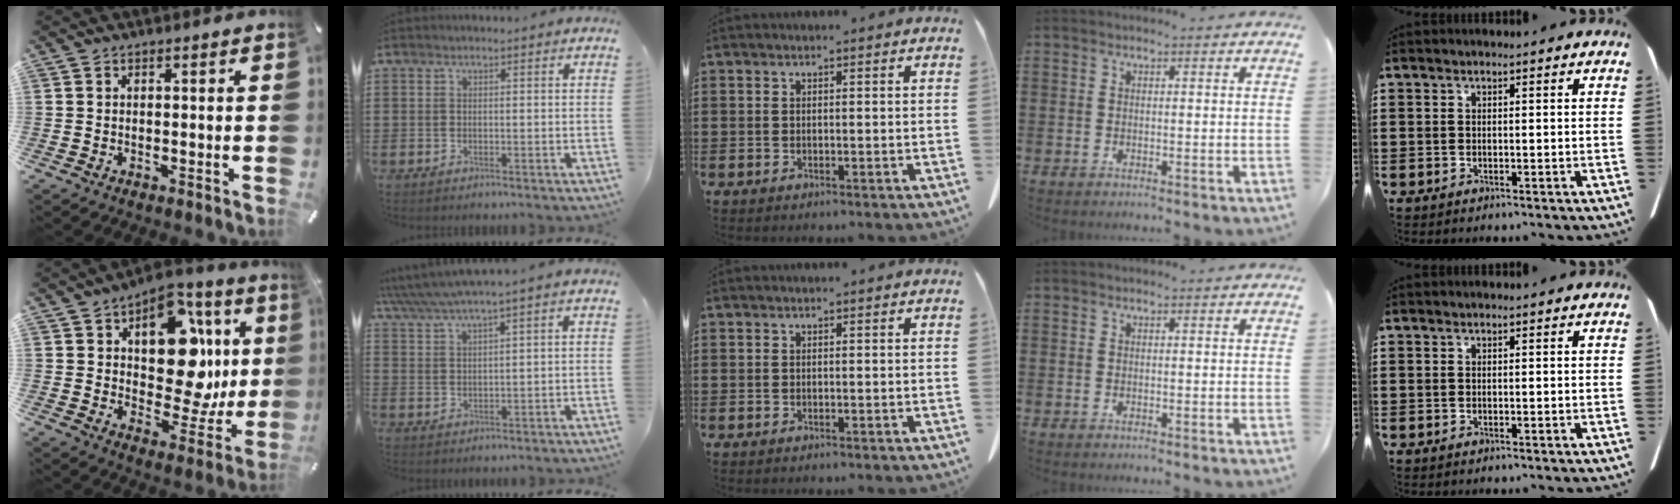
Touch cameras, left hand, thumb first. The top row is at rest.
{"thumb": {"total": 18.2, "force": [5.5, 11.6, 12.9], "torque": [-0.163, -0.041, 0.096]}, "index": {"total": 3.1, "force": [2.3, -0.3, 2.1], "torque": [-0.057, -0.010, 0.035]}}